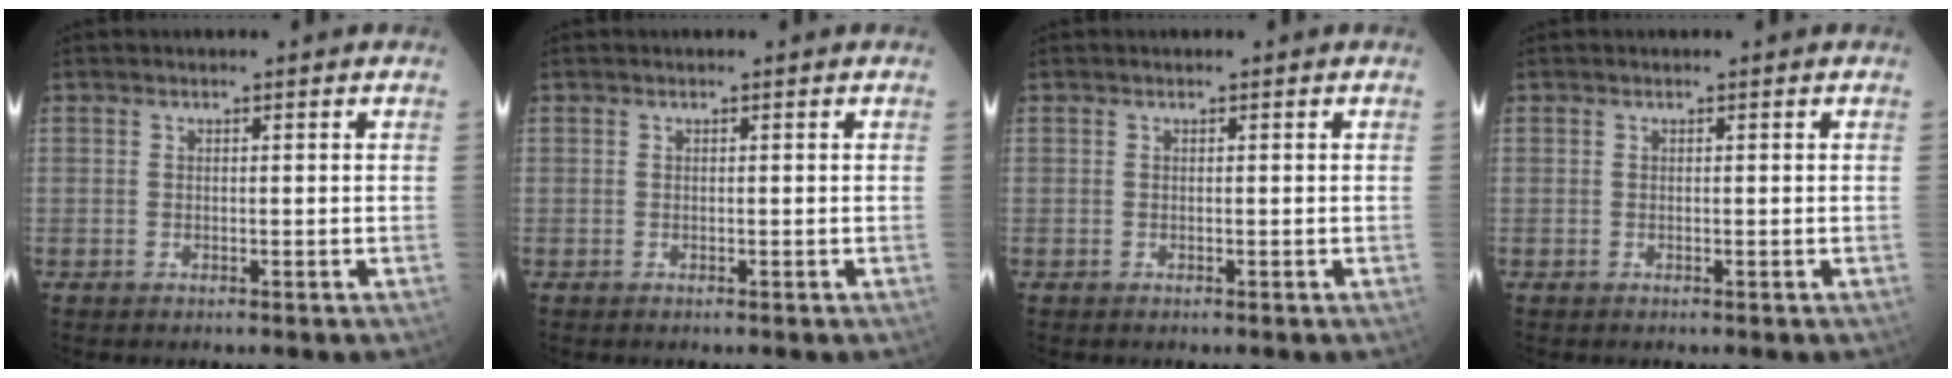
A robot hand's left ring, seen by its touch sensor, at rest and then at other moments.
{"total": 0.0}
{"total": 0.0}
{"total": 0.0}